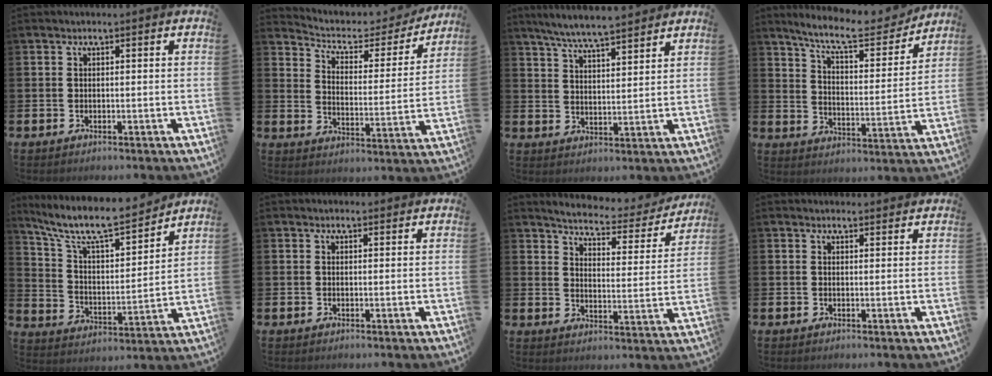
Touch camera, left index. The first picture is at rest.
{"total": 5.5, "force": [4.9, 2.1, 1.2], "torque": [-0.048, -0.041, 0.076]}
{"total": 6.6, "force": [6.3, 0.2, 1.9], "torque": [-0.057, -0.030, 0.112]}
{"total": 11.0, "force": [9.7, 2.3, 4.6], "torque": [-0.110, -0.063, 0.166]}
{"total": 10.2, "force": [9.0, 2.1, 4.4], "torque": [-0.115, -0.063, 0.152]}
{"total": 0.9, "force": [0.8, 0.4, 0.2], "torque": [0.010, 0.000, 0.011]}
{"total": 5.0, "force": [4.8, 0.9, 1.2], "torque": [-0.043, -0.040, 0.075]}
{"total": 1.5, "force": [1.4, 0.3, 0.0], "torque": [0.011, -0.007, 0.024]}